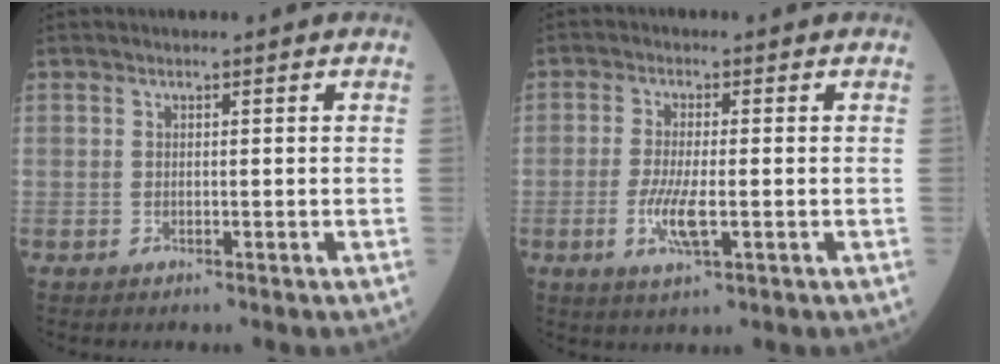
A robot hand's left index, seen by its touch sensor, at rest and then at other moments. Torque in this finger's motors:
{"motor_torque": [0.13, 0.06, 0.15, 0.06]}